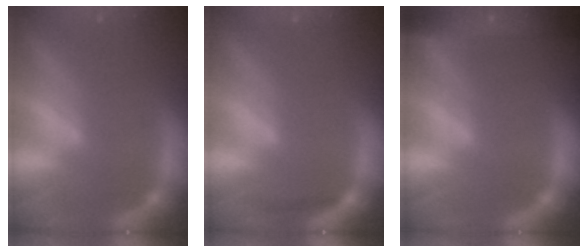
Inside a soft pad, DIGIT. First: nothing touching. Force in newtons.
{"total": 0.9}
{"total": 9.6}